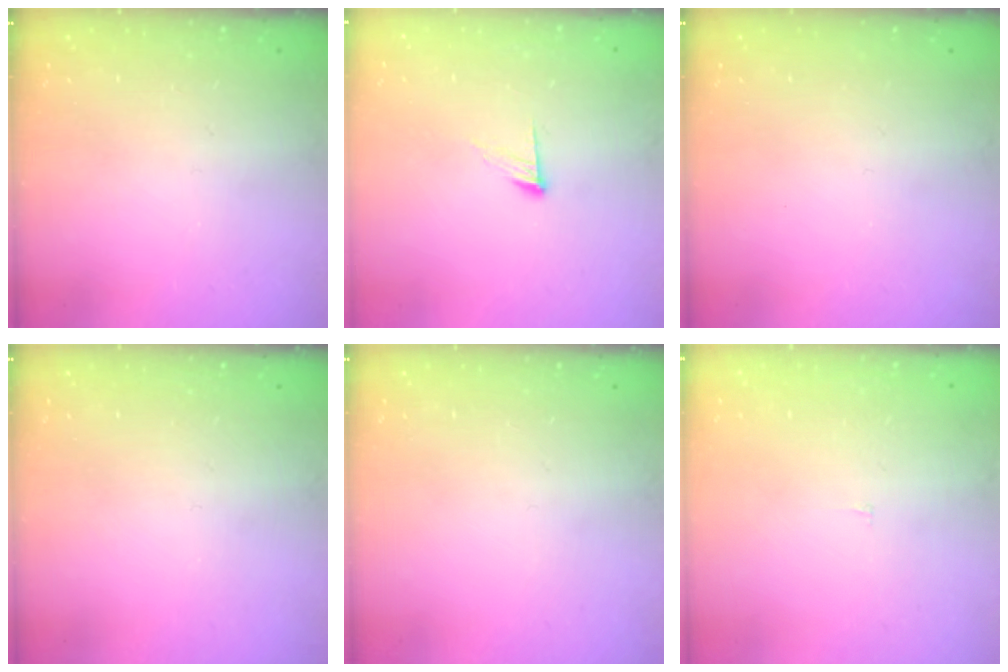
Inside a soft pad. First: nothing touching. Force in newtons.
{"total": 6.8, "press": 6.8, "slide": 0.6}
{"total": 0.0}
{"total": 0.0}
{"total": 0.0}
{"total": 1.8, "press": 1.8, "slide": 0.1}